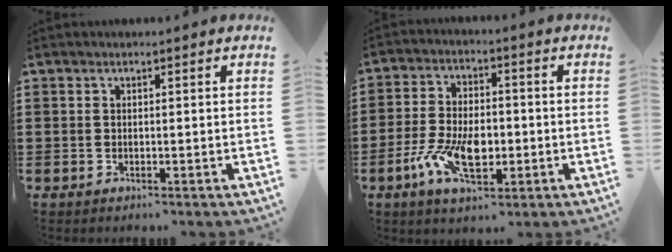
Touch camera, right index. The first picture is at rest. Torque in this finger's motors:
{"motor_torque": [2.14, 0.00, 0.78, 0.21]}